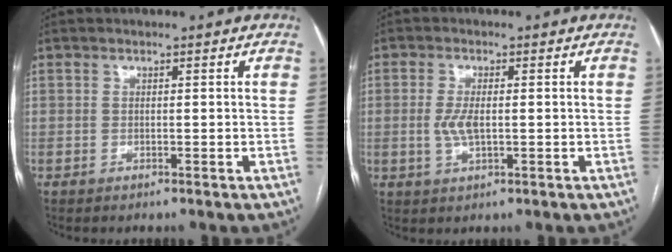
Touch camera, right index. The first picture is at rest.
{"total": 3.7, "force": [-0.2, 1.2, 3.5], "torque": [-0.077, -0.004, -0.003]}